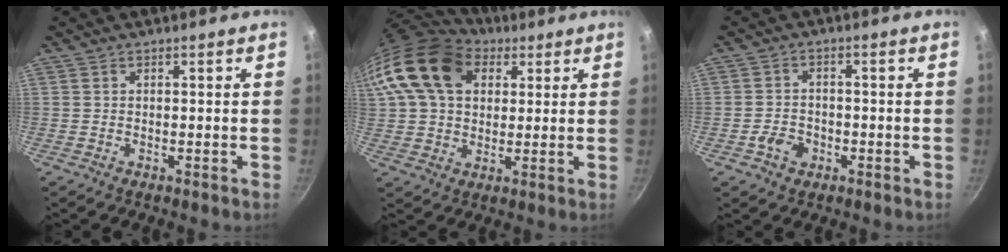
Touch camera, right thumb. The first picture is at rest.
{"total": 18.5, "force": [6.5, 13.1, 11.4], "torque": [-0.208, 0.012, 0.108]}
{"total": 4.1, "force": [-1.8, 3.2, 1.9], "torque": [-0.025, 0.019, -0.033]}